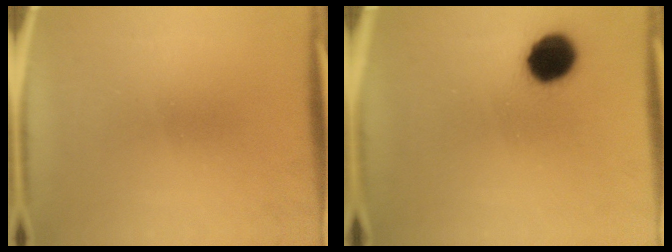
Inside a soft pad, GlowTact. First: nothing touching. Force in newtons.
{"total": 9.9}